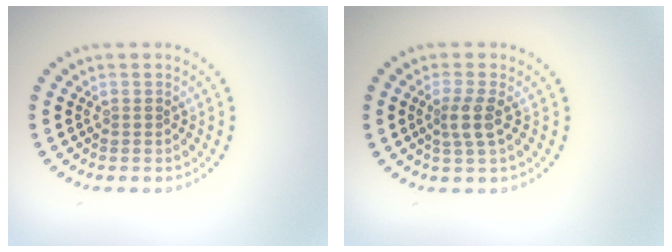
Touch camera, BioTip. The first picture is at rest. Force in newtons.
{"total": 2.3, "press": 1.8, "slide": 1.3}